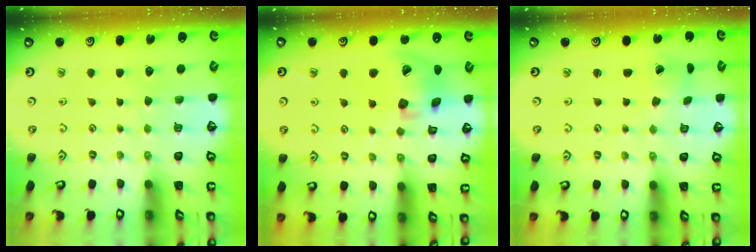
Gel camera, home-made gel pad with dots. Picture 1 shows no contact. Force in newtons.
{"total": 16.2, "press": 16.0, "slide": 2.5}
{"total": 1.0, "press": 1.0, "slide": 0.1}